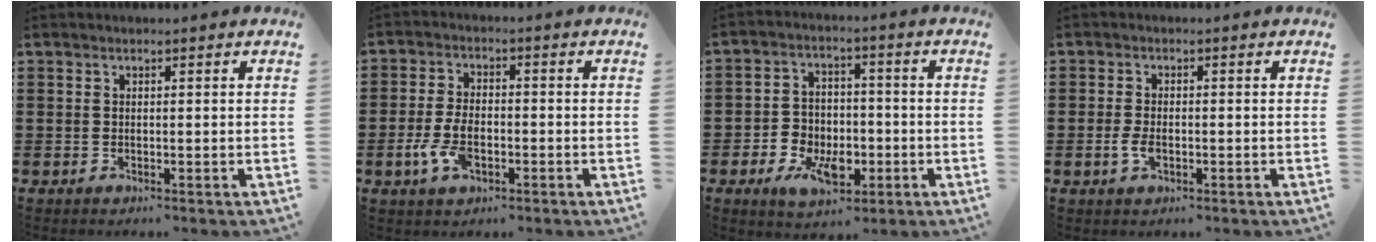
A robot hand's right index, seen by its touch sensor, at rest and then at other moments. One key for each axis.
{"total": 5.5, "fx": -2.0, "fy": 2.8, "fz": 4.2, "tx": -0.100, "ty": -0.002, "tz": -0.040}
{"total": 7.1, "fx": -2.8, "fy": 4.8, "fz": 4.4, "tx": -0.081, "ty": 0.009, "tz": -0.050}
{"total": 2.7, "fx": -0.7, "fy": 1.5, "fz": 2.1, "tx": -0.054, "ty": -0.005, "tz": -0.016}